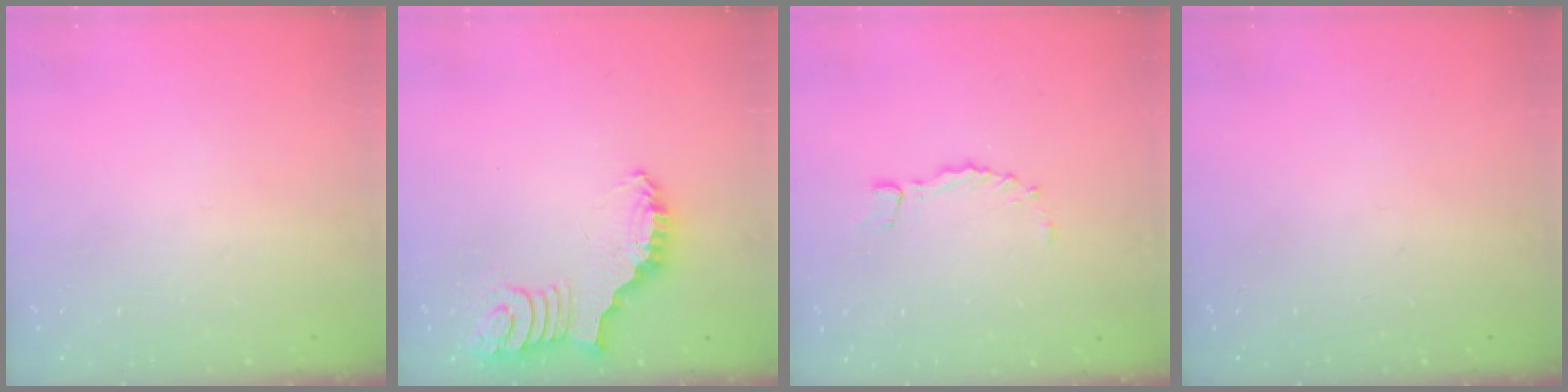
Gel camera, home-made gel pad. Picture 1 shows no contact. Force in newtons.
{"total": 2.6, "press": 2.5, "slide": 0.5}
{"total": 1.2, "press": 1.2, "slide": 0.3}
{"total": 0.0}